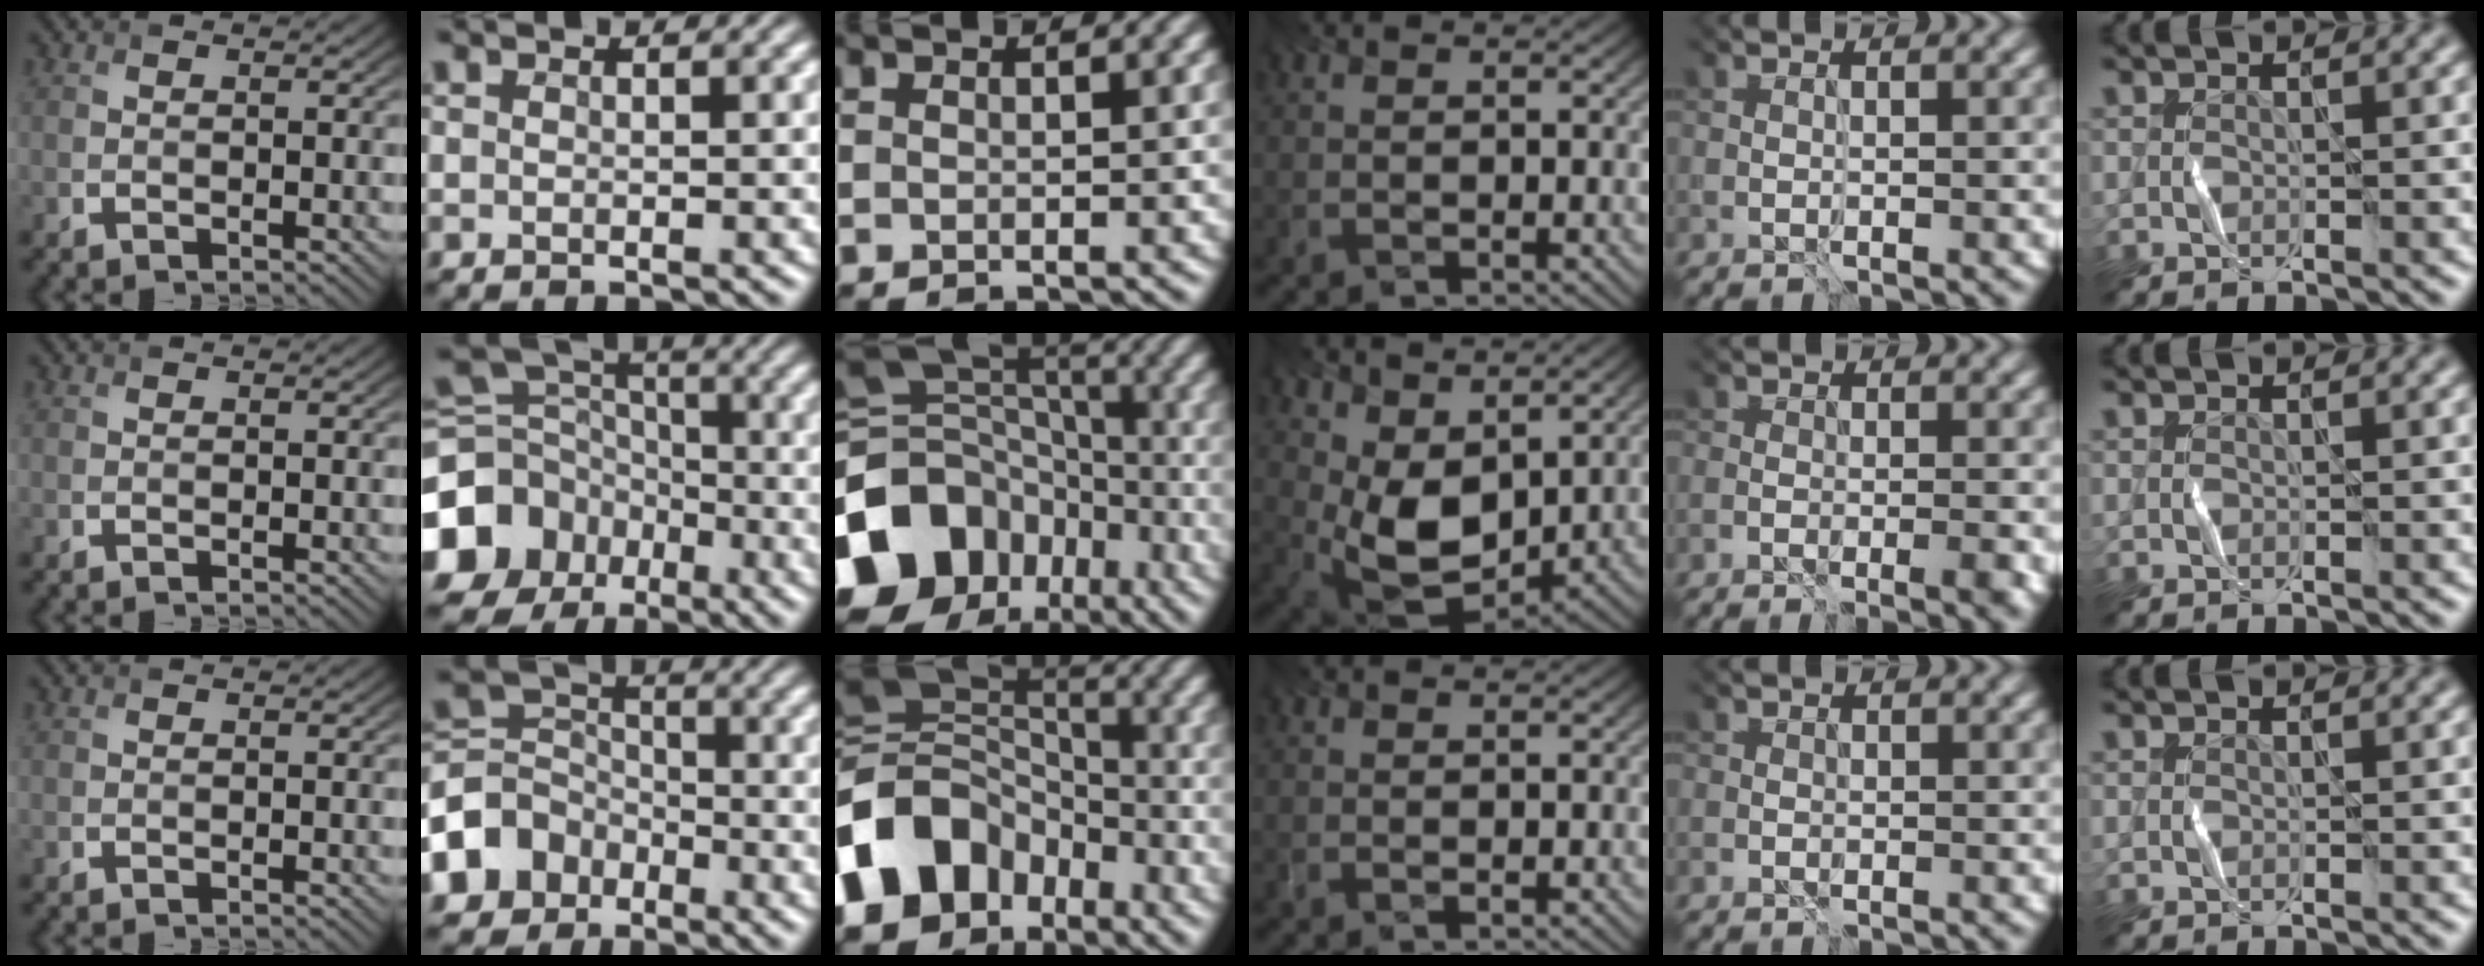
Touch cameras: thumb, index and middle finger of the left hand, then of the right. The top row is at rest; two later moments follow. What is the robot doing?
{"motion": "fold", "object": "bandana"}